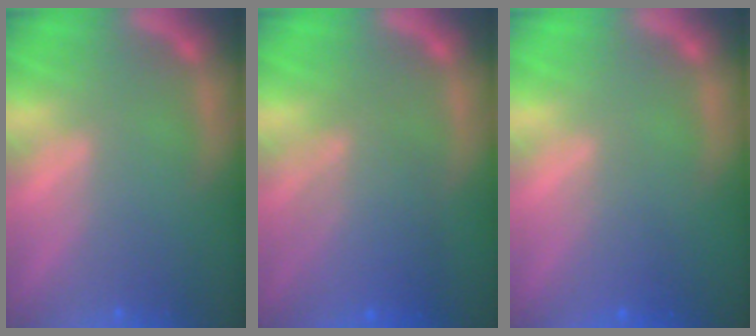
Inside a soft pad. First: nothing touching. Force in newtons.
{"total": 5.6}
{"total": 2.0}